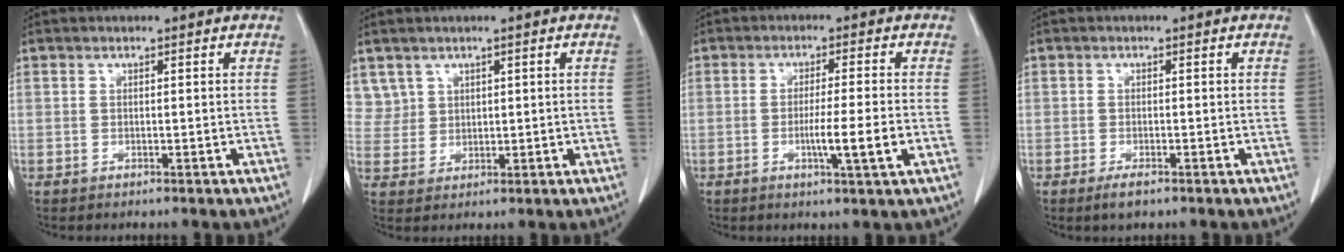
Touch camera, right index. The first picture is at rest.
{"total": 3.9, "force": [2.3, 3.1, -0.2], "torque": [0.014, 0.004, 0.049]}
{"total": 6.2, "force": [-1.6, -0.5, 6.0], "torque": [-0.098, -0.011, -0.027]}
{"total": 2.0, "force": [-1.3, 0.8, 1.3], "torque": [-0.027, -0.002, -0.020]}